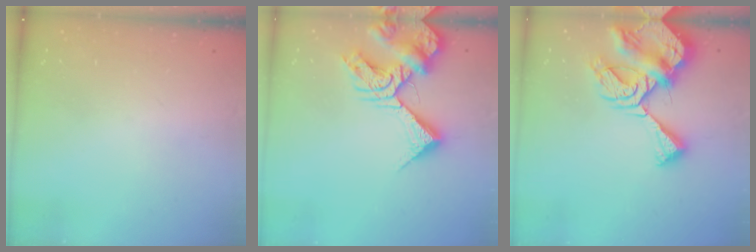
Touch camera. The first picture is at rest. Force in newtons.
{"total": 12.5, "press": 12.4, "slide": 1.4}
{"total": 13.3, "press": 13.3, "slide": 1.5}